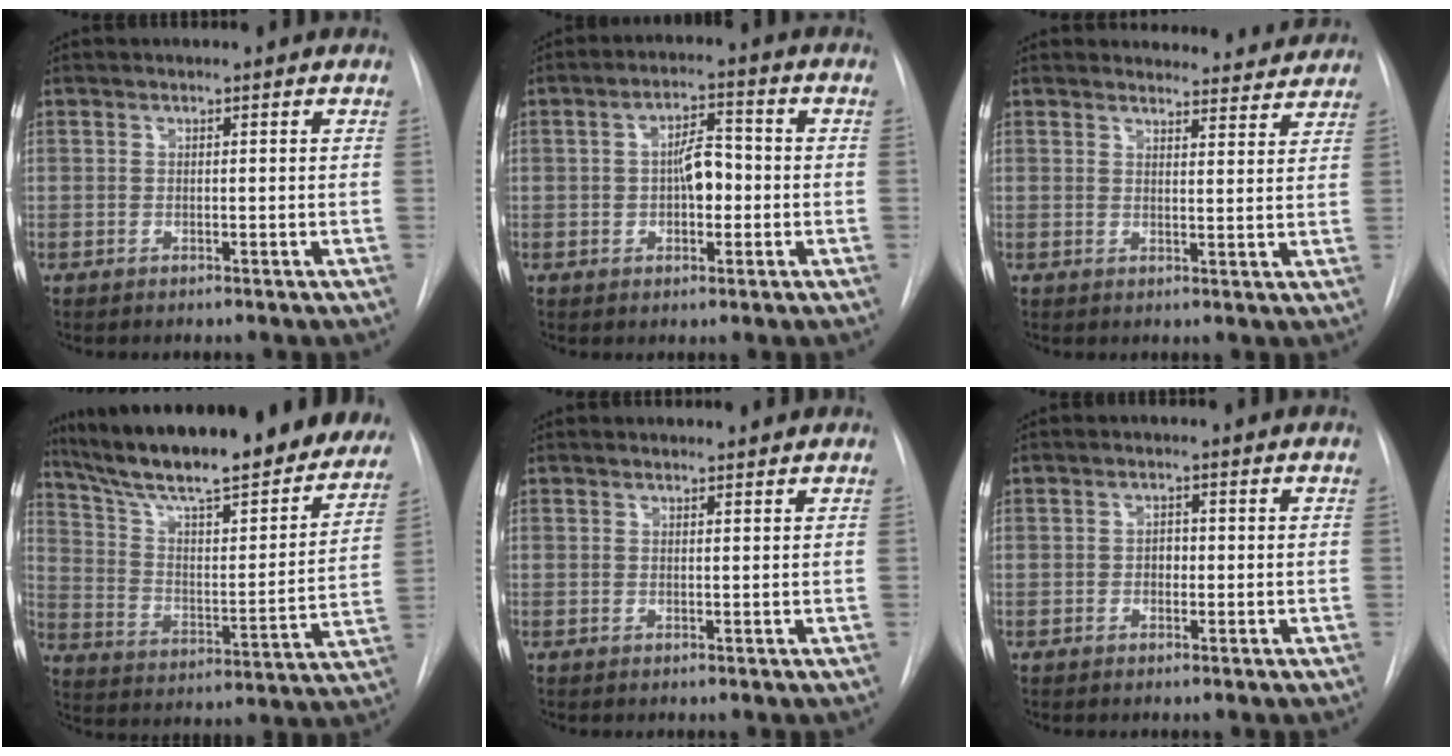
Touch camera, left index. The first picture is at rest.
{"total": 5.3, "force": [-0.4, 2.5, 4.6], "torque": [-0.077, 0.013, -0.008]}
{"total": 10.2, "force": [9.9, 2.6, 0.3], "torque": [0.030, -0.007, 0.094]}
{"total": 31.2, "force": [26.5, 5.6, 15.4], "torque": [-0.244, -0.047, 0.363]}
{"total": 3.1, "force": [3.0, 0.5, 0.4], "torque": [-0.011, 0.015, 0.036]}
{"total": 1.3, "force": [-0.2, 1.0, 0.8], "torque": [-0.011, 0.004, -0.004]}